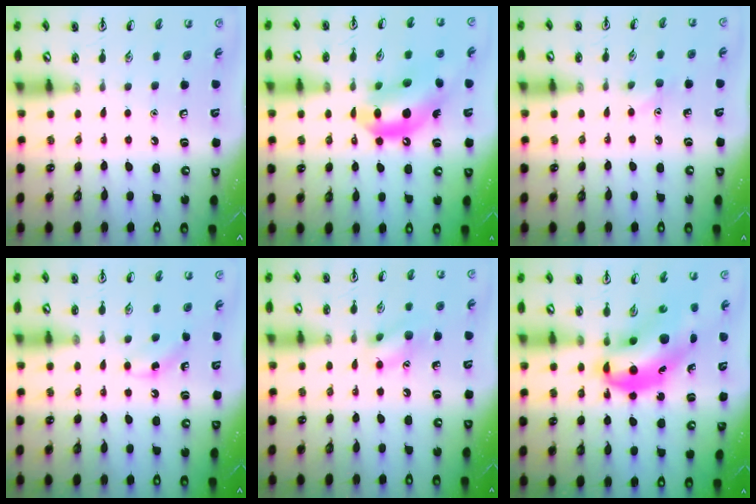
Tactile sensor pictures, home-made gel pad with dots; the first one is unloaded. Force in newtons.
{"total": 13.9, "press": 13.3, "slide": 4.0}
{"total": 5.8, "press": 5.6, "slide": 1.8}
{"total": 2.6, "press": 2.4, "slide": 0.8}
{"total": 10.0, "press": 10.0, "slide": 0.8}
{"total": 10.6, "press": 10.2, "slide": 2.9}